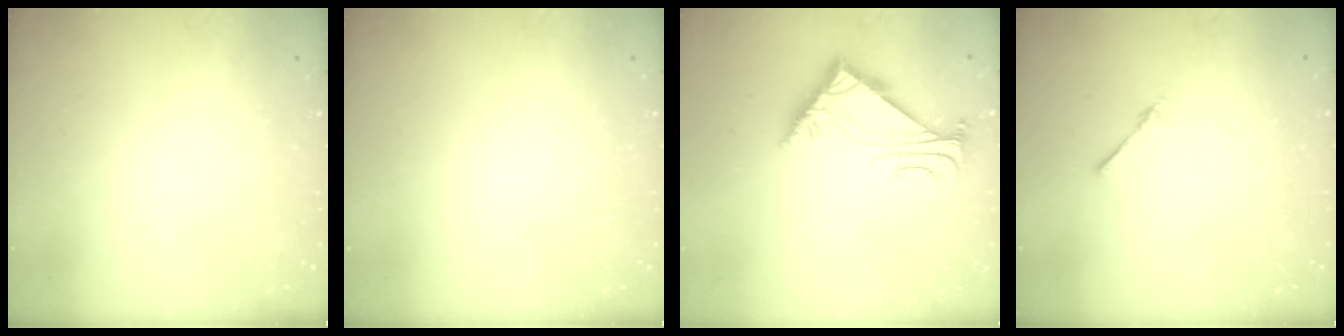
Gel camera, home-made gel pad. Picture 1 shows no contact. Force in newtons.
{"total": 0.0}
{"total": 5.5, "press": 5.4, "slide": 0.8}
{"total": 2.4, "press": 2.4, "slide": 0.3}